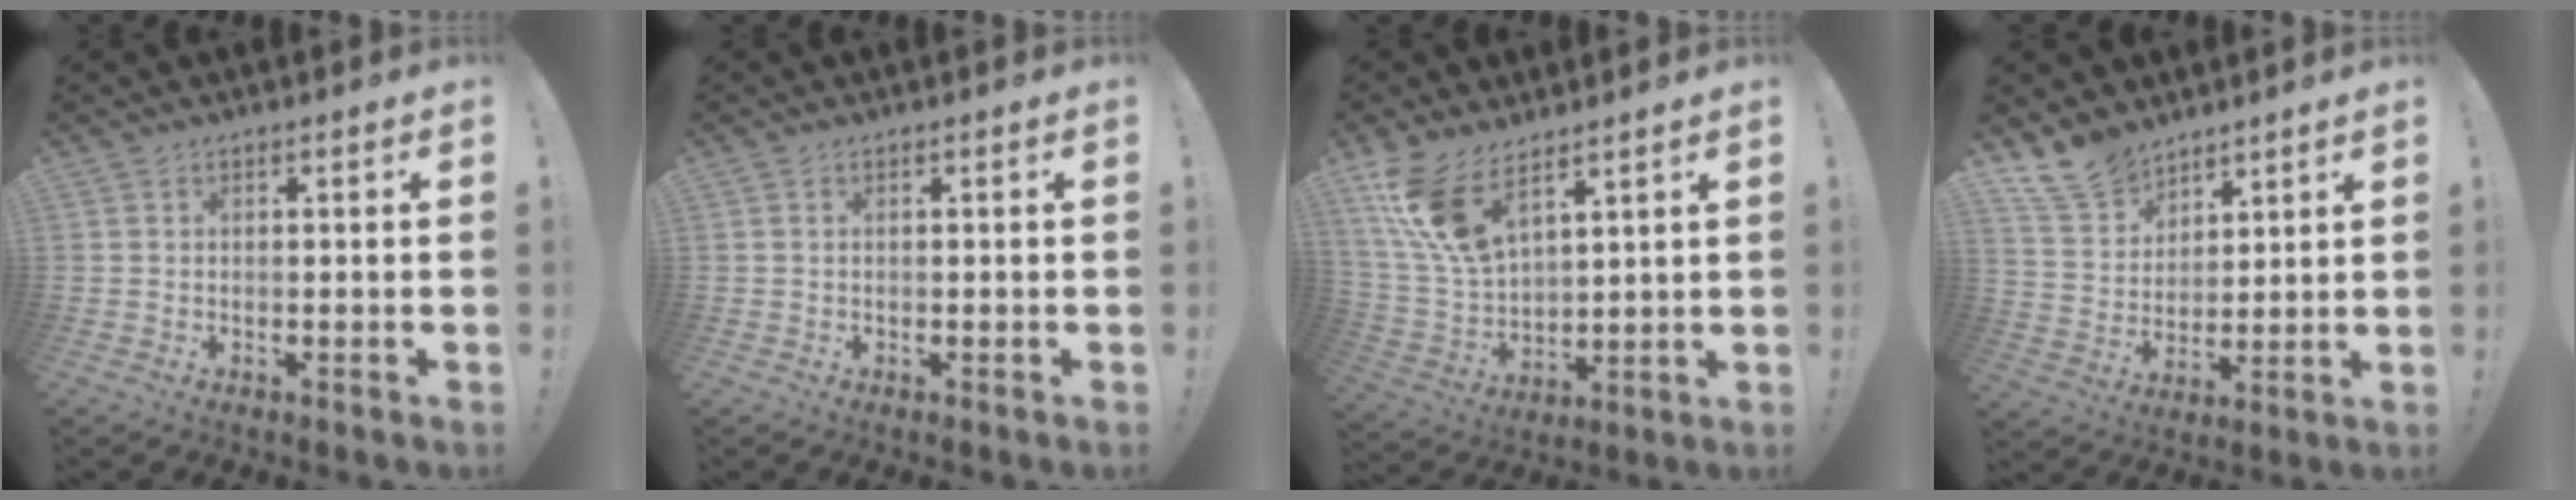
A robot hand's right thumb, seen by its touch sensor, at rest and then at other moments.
{"total": 0.0}
{"total": 14.2, "force": [9.4, 6.2, 8.6], "torque": [-0.188, -0.054, 0.179]}
{"total": 11.5, "force": [9.5, 6.1, 2.4], "torque": [-0.055, -0.067, 0.188]}